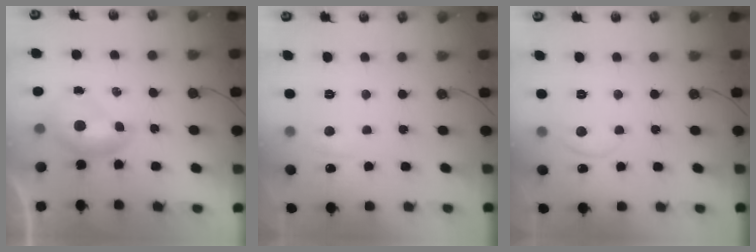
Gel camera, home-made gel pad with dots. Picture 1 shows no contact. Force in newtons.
{"total": 0.9, "press": 0.7, "slide": 0.5}
{"total": 3.0, "press": 2.9, "slide": 0.4}